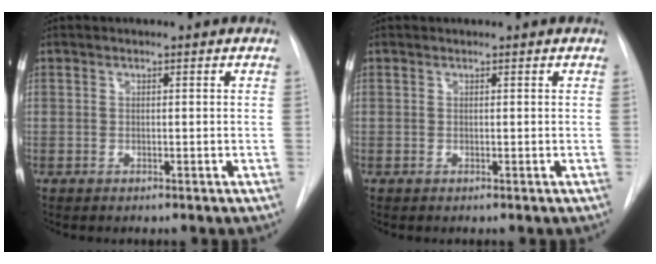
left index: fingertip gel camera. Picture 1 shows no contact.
{"total": 0.0}